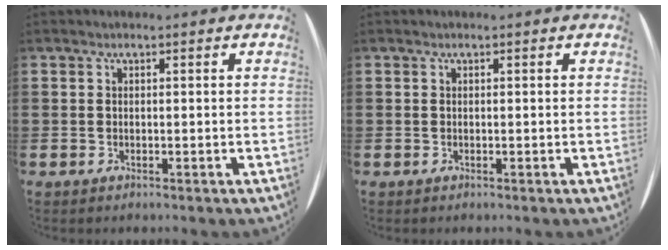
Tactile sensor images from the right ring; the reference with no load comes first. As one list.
[{"total": 0.0}]